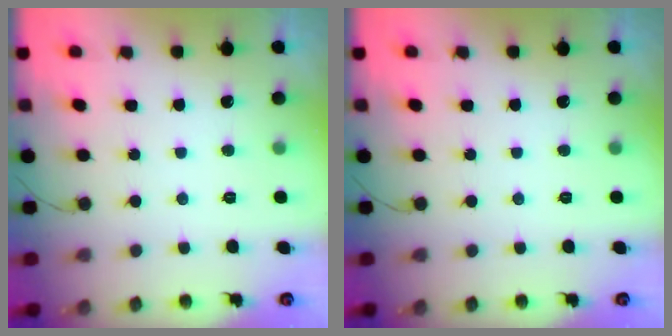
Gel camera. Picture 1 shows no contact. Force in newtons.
{"total": 0.0}